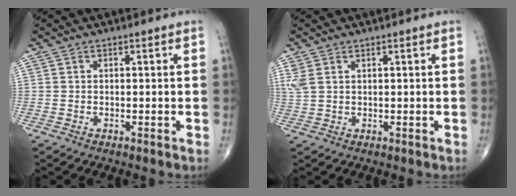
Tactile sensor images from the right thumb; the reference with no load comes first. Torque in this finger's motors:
{"motor_torque": [0.01, 0.06, 0.32, 0.24, 0.02]}